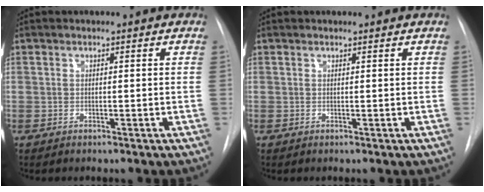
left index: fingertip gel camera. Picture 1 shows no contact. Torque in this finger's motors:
{"motor_torque": [0.16, -0.11, -0.04, 0.01]}